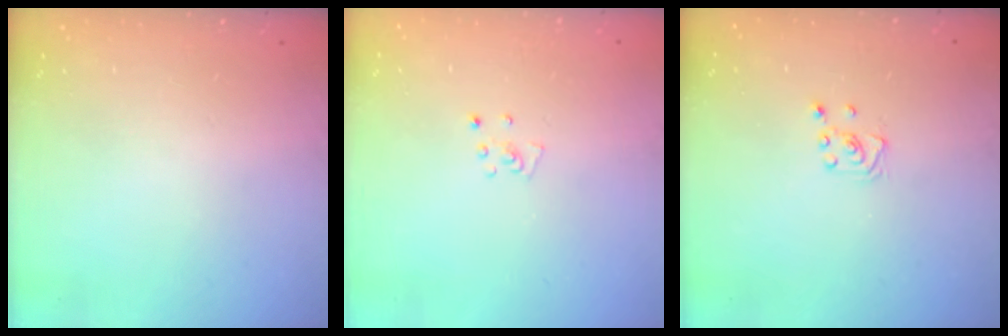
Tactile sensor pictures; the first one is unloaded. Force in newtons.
{"total": 3.1, "press": 3.1, "slide": 0.3}
{"total": 3.0, "press": 2.9, "slide": 0.3}